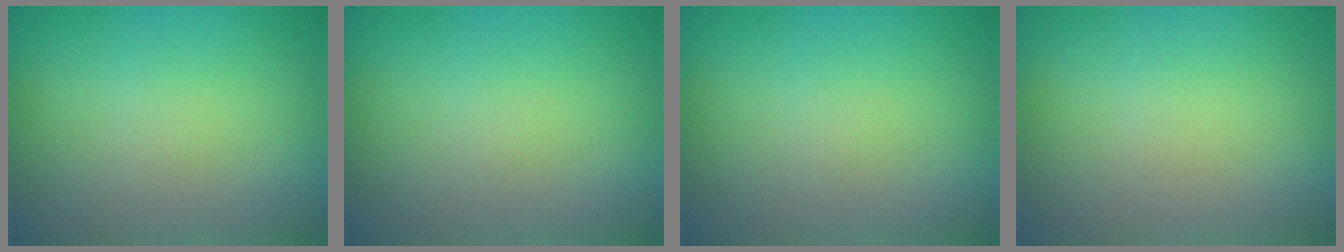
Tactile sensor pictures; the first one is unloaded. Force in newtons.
{"total": 0.0}
{"total": 0.0}
{"total": 0.0}